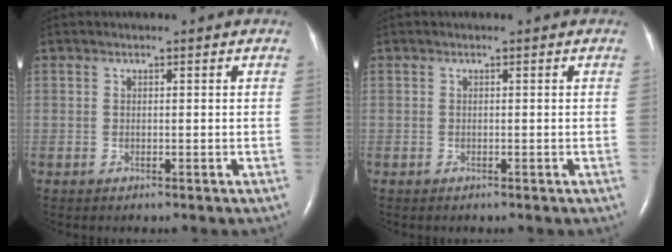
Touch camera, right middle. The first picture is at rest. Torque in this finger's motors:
{"motor_torque": [-0.12, -0.02, 0.01, 0.01]}